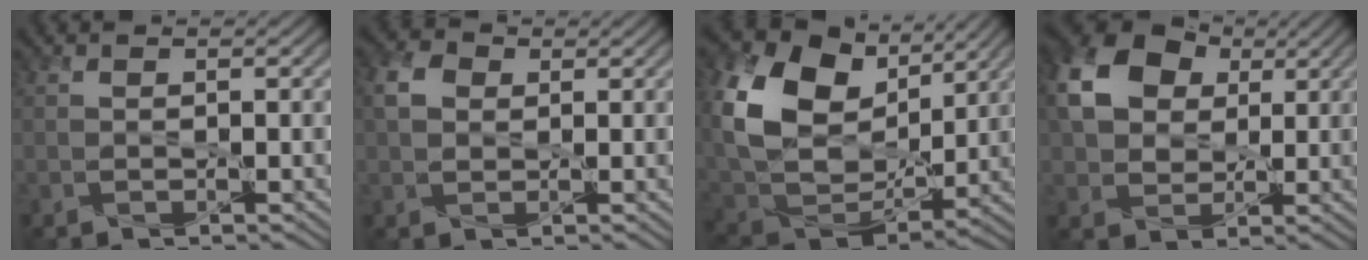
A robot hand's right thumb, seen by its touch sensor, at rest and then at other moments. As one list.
[{"total": 3.3, "force": [0.9, 2.5, 1.9], "torque": [-0.046, 0.006, 0.010]}, {"total": 16.0, "force": [5.6, 11.3, 9.8], "torque": [-0.241, 0.008, 0.122]}, {"total": 11.1, "force": [3.4, 8.1, 6.7], "torque": [-0.164, 0.018, 0.058]}]